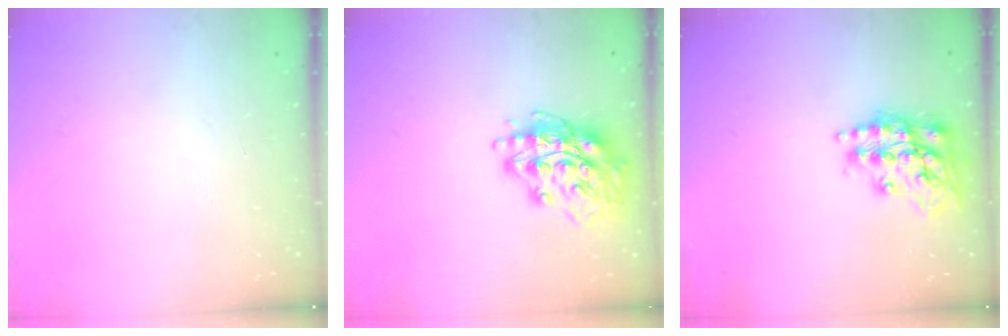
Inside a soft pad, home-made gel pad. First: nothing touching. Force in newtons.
{"total": 15.6, "press": 15.6, "slide": 1.3}
{"total": 16.5, "press": 16.5, "slide": 1.1}